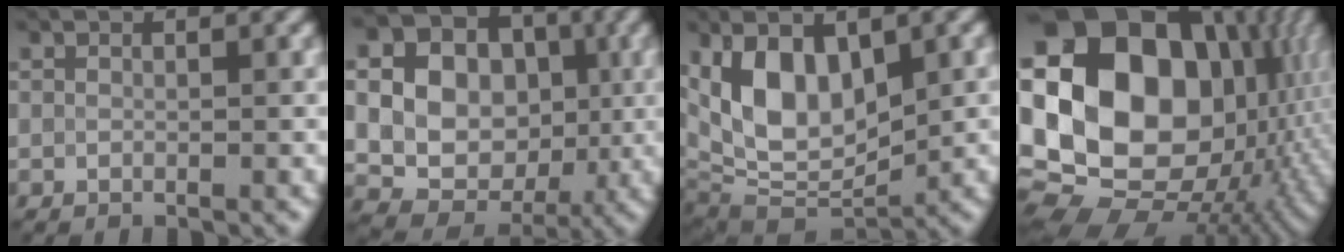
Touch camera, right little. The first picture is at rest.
{"total": 20.0, "force": [2.7, 18.2, 8.0], "torque": [-0.168, 0.012, 0.032]}
{"total": 10.9, "force": [2.1, 5.8, 9.0], "torque": [-0.149, -0.001, 0.031]}
{"total": 21.8, "force": [1.8, 16.4, 14.3], "torque": [-0.266, 0.019, 0.036]}